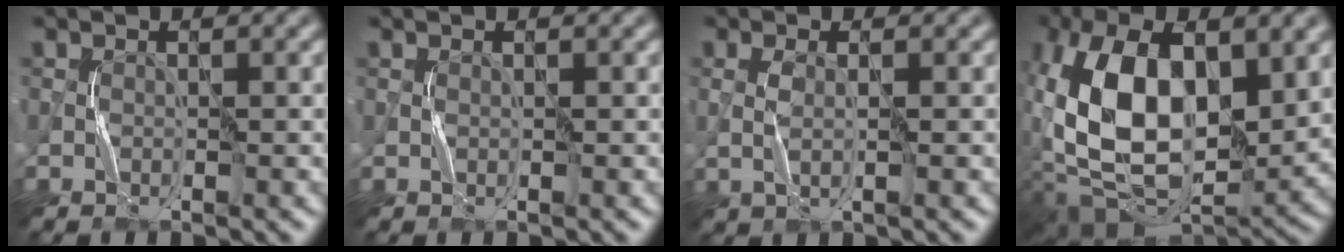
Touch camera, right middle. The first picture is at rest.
{"total": 0.0}
{"total": 1.8, "force": [0.2, 0.5, 1.7], "torque": [-0.043, 0.004, 0.004]}
{"total": 15.4, "force": [1.6, 8.3, 12.9], "torque": [-0.267, -0.004, 0.027]}